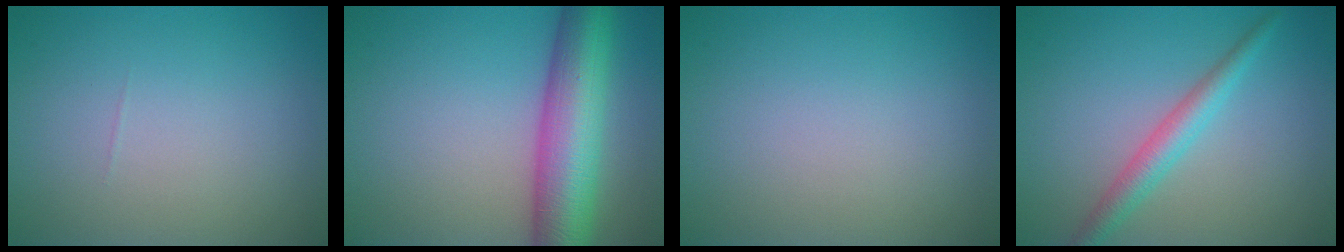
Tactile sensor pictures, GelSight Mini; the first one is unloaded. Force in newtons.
{"total": 9.7, "press": 9.7, "slide": 0.3}
{"total": 0.0}
{"total": 2.9, "press": 2.9, "slide": 0.0}